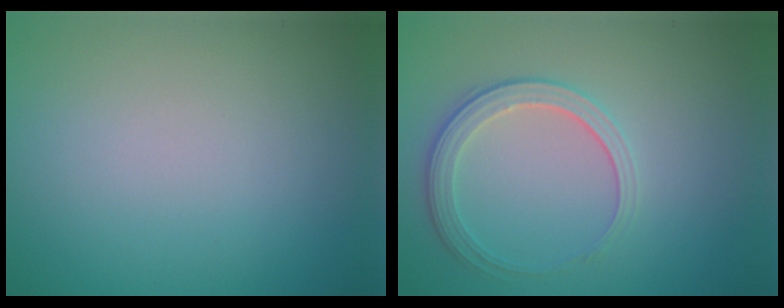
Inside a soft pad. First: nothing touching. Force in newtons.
{"total": 2.7, "press": 2.5, "slide": 1.2}